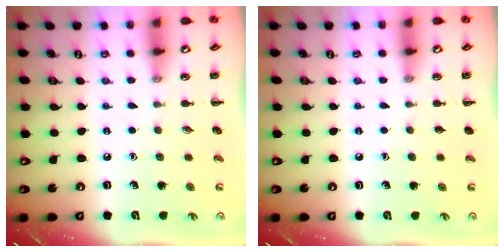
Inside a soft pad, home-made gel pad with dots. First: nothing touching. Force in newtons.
{"total": 0.0}